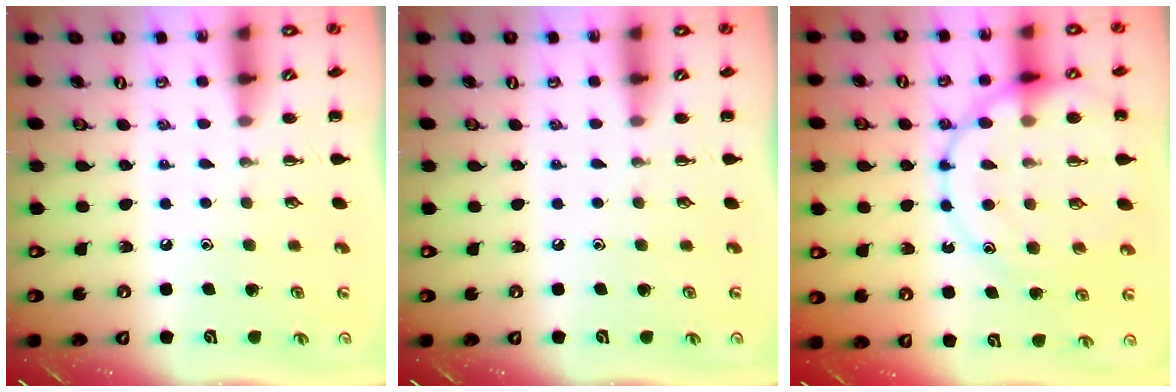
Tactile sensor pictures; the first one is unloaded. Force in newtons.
{"total": 0.0}
{"total": 19.6, "press": 19.5, "slide": 2.3}